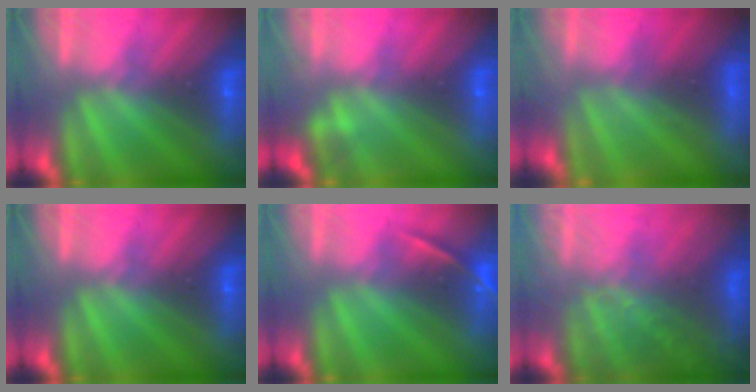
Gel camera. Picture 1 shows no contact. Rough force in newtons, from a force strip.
{"total": 2.2}
{"total": 6.1}
{"total": 0.0}
{"total": 1.8}
{"total": 8.3}